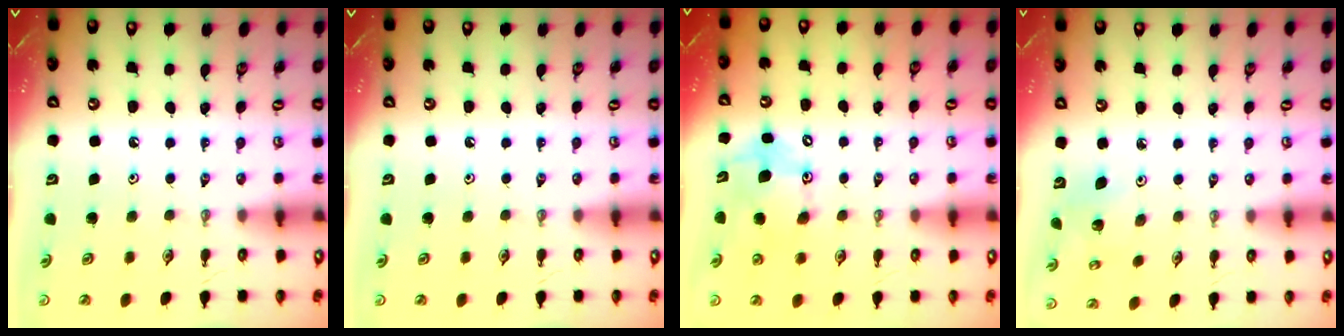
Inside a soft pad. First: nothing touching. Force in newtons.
{"total": 0.0}
{"total": 12.0, "press": 11.7, "slide": 2.5}
{"total": 3.2, "press": 3.2, "slide": 0.2}